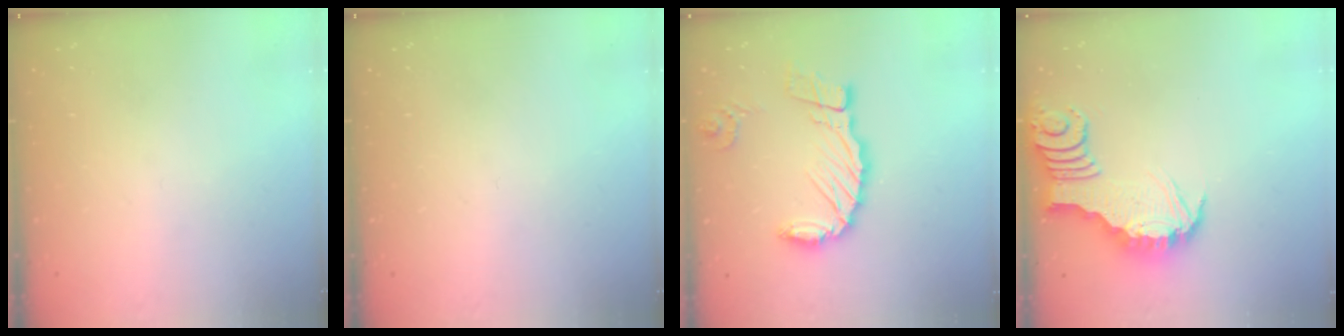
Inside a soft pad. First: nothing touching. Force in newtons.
{"total": 0.0}
{"total": 12.8, "press": 12.7, "slide": 1.6}
{"total": 3.6, "press": 3.6, "slide": 0.2}